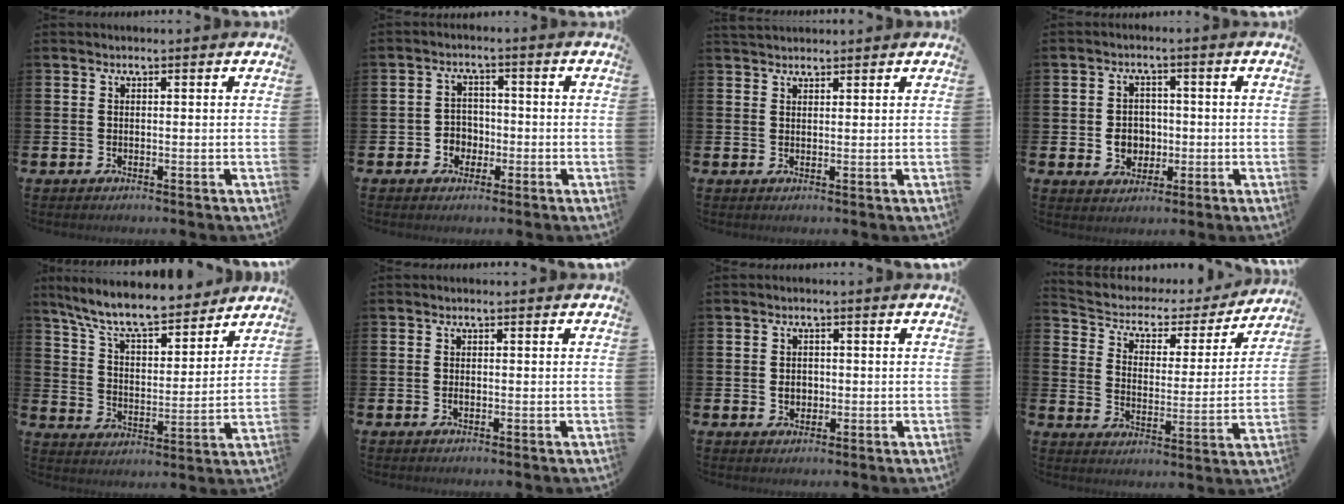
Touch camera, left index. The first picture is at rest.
{"total": 3.0, "force": [-1.2, 2.6, 0.7], "torque": [-0.021, 0.002, -0.031]}
{"total": 1.9, "force": [1.8, 0.6, 0.1], "torque": [0.002, -0.003, 0.032]}
{"total": 4.2, "force": [-0.6, 3.7, 1.8], "torque": [-0.027, 0.003, -0.018]}
{"total": 9.5, "force": [8.7, 2.0, 3.4], "torque": [-0.100, -0.058, 0.150]}
{"total": 0.7, "force": [-0.2, 0.3, 0.5], "torque": [-0.018, 0.003, -0.002]}
{"total": 2.0, "force": [-0.1, 1.7, 1.1], "torque": [-0.014, 0.005, -0.006]}
{"total": 4.2, "force": [3.3, 2.4, 1.2], "torque": [-0.050, -0.026, 0.045]}